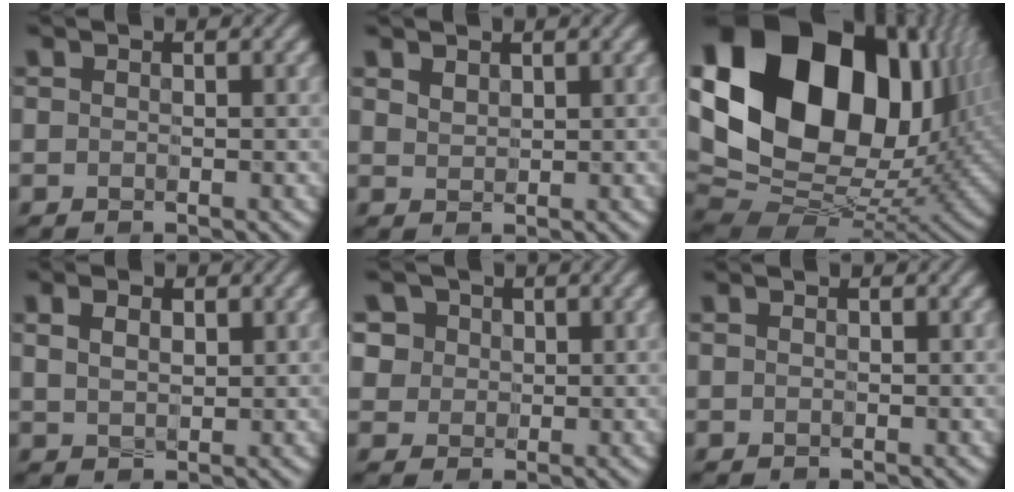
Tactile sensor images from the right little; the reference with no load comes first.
{"total": 1.4, "force": [0.9, 0.8, 0.6], "torque": [-0.017, -0.002, 0.023]}
{"total": 21.6, "force": [6.4, 14.8, 14.4], "torque": [-0.307, 0.023, 0.124]}
{"total": 2.1, "force": [0.7, 1.3, 1.5], "torque": [-0.034, 0.000, 0.017]}
{"total": 3.8, "force": [1.6, 3.2, 1.3], "torque": [-0.053, 0.000, 0.035]}
{"total": 0.0}